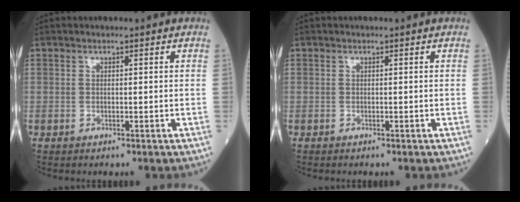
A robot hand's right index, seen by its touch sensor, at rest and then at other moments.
{"total": 0.0}